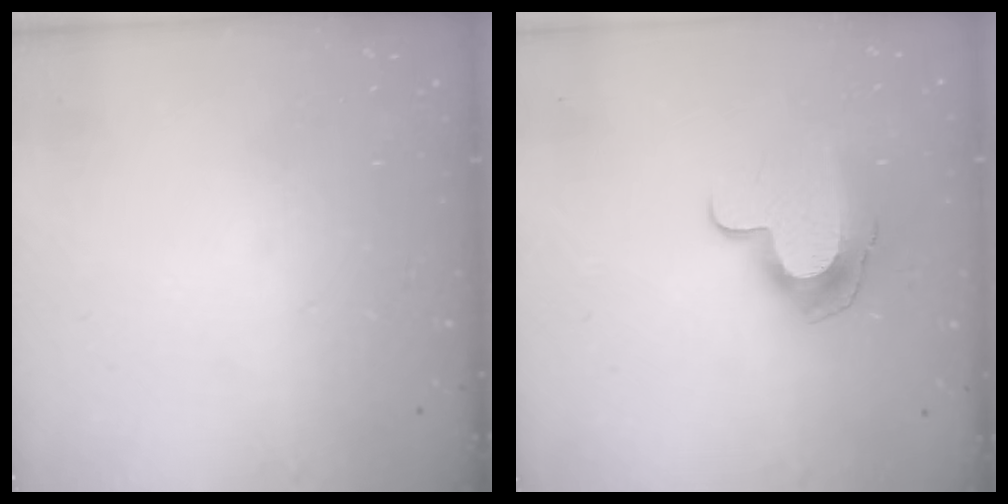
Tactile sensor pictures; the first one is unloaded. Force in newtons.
{"total": 11.8, "press": 11.8, "slide": 0.5}